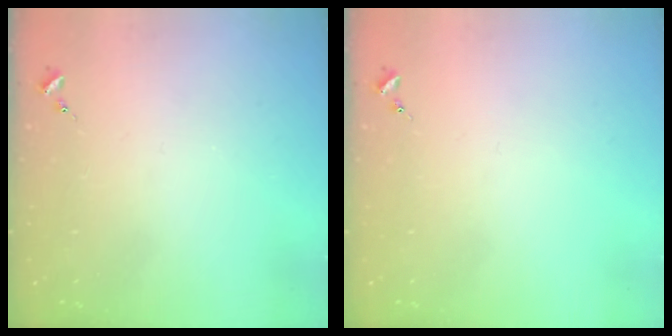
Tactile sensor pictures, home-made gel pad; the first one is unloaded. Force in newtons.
{"total": 0.0}